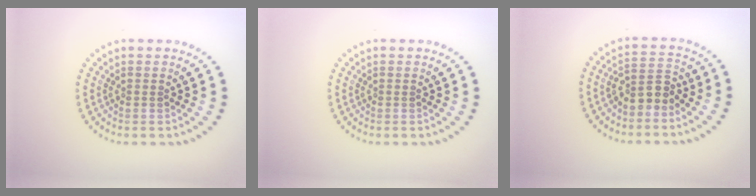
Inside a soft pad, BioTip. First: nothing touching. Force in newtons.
{"total": 0.0}
{"total": 2.6, "press": 2.4, "slide": 1.2}